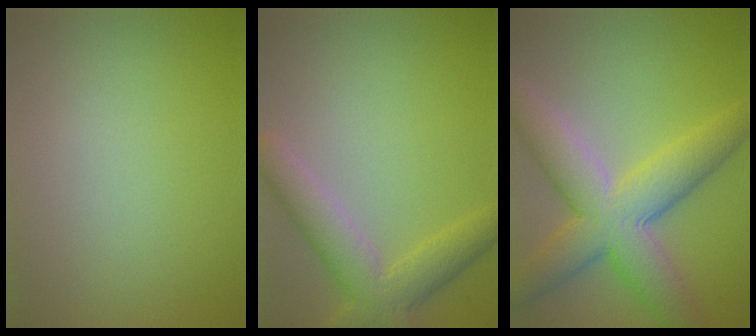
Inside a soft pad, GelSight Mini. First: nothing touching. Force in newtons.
{"total": 4.9, "press": 4.9, "slide": 0.3}
{"total": 8.8, "press": 8.8, "slide": 0.3}